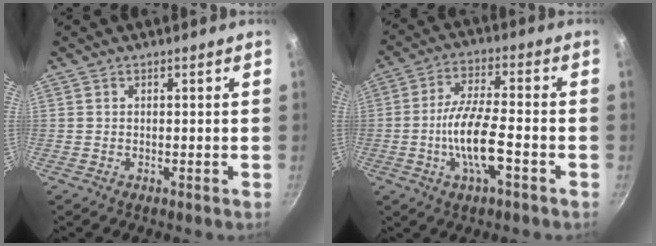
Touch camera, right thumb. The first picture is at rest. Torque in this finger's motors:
{"motor_torque": [0.29, 0.69, 1.83, -0.93, 0.49]}